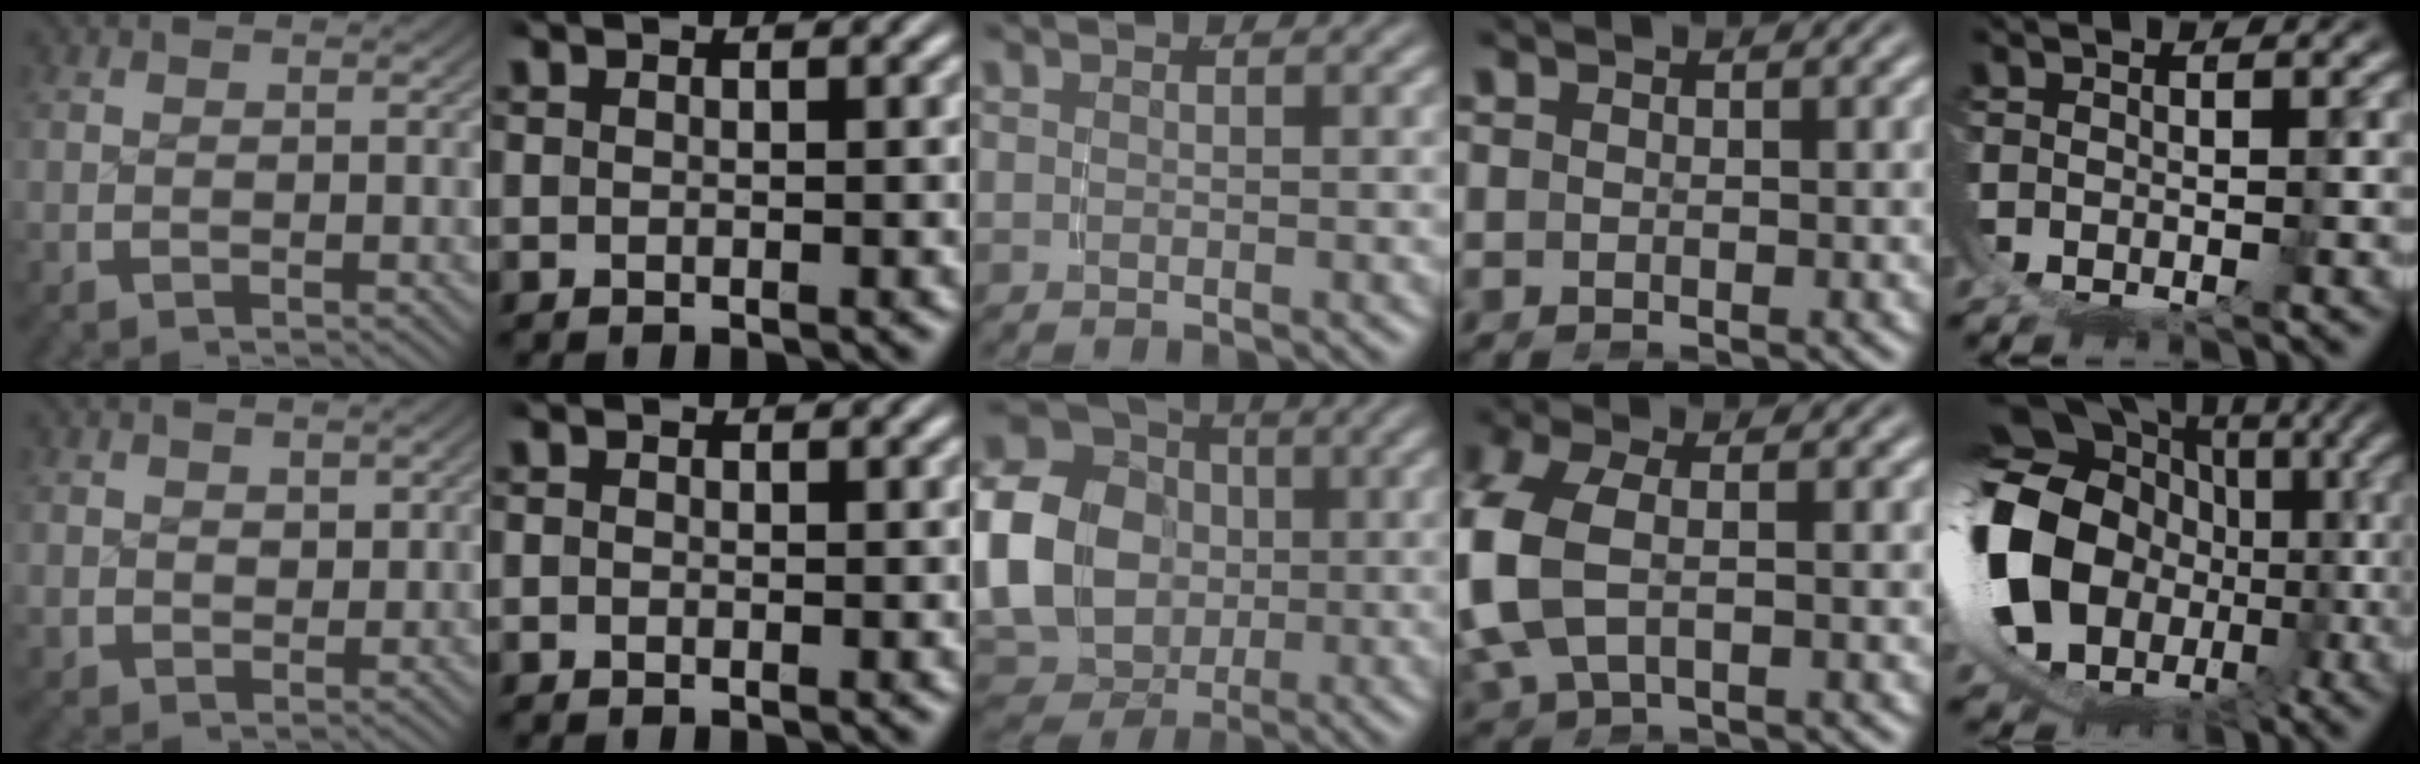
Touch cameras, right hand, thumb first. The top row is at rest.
{"thumb": {"total": 1.8, "force": [1.2, 1.2, 0.5], "torque": [-0.004, -0.007, 0.034]}, "index": {"total": 0.8, "force": [-0.4, 0.7, 0.2], "torque": [-0.006, -0.003, -0.009]}, "middle": {"total": 19.1, "force": [-0.2, 17.1, 8.5], "torque": [-0.211, -0.041, -0.014]}, "ring": {"total": 6.1, "force": [-0.4, 4.5, 4.1], "torque": [-0.128, -0.012, -0.002]}, "little": {"total": 19.0, "force": [-0.8, 14.7, 12.1], "torque": [-0.261, -0.030, -0.017]}}